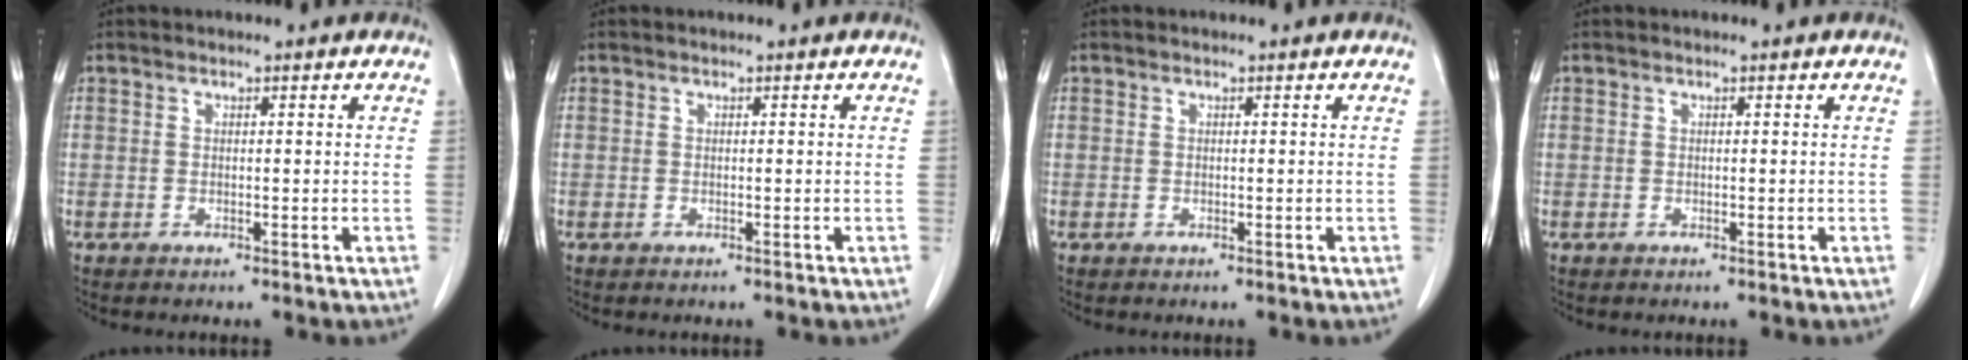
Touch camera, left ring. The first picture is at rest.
{"total": 0.0}
{"total": 0.0}
{"total": 0.0}